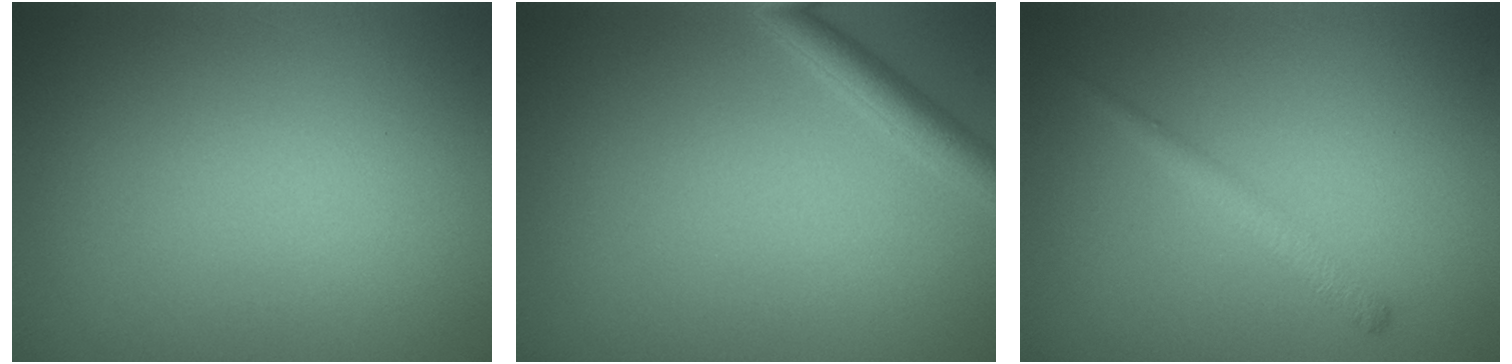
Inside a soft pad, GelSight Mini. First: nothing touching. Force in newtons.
{"total": 2.2, "press": 2.2, "slide": 0.1}
{"total": 1.6, "press": 1.6, "slide": 0.0}